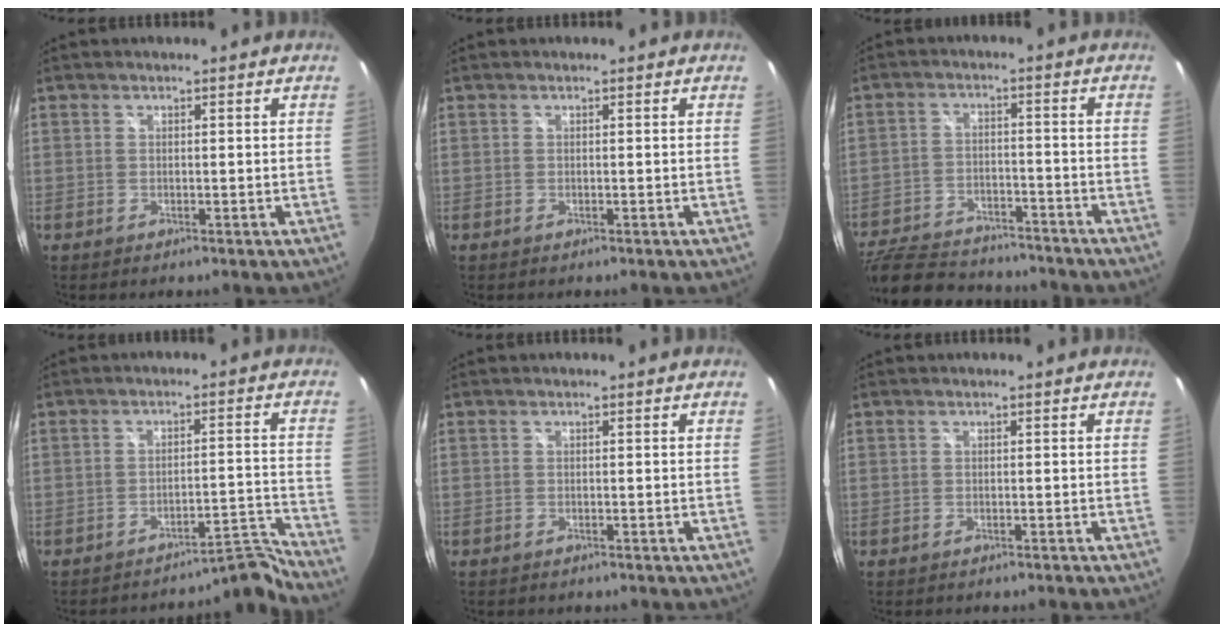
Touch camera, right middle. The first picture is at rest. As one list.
[{"total": 0.0}, {"total": 20.6, "force": [-16.9, 8.1, 8.6], "torque": [-0.202, -0.003, -0.252]}, {"total": 6.9, "force": [-6.9, -0.2, -0.4], "torque": [0.013, 0.042, -0.096]}, {"total": 0.7, "force": [-0.6, 0.3, 0.1], "torque": [-0.005, 0.001, -0.007]}, {"total": 0.7, "force": [-0.7, 0.2, 0.1], "torque": [-0.004, -0.002, -0.009]}]